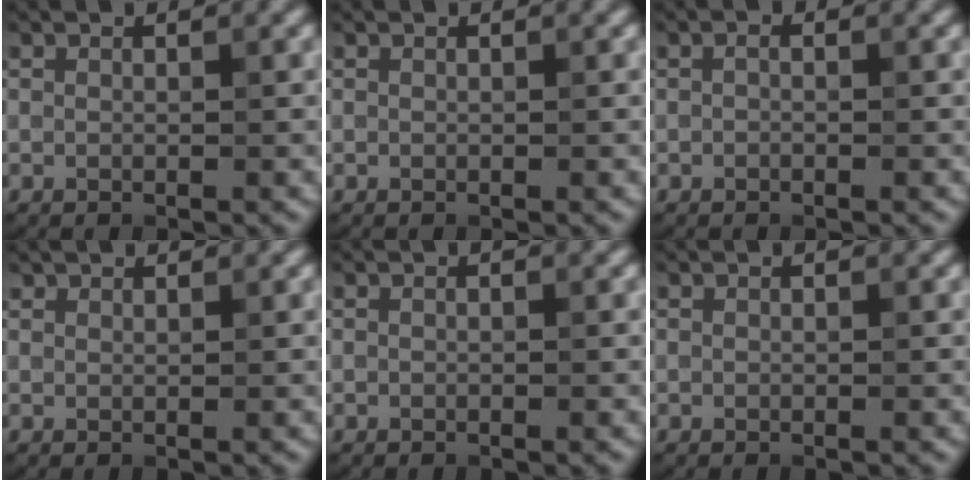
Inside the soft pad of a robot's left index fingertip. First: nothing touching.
{"total": 0.0}
{"total": 0.5, "force": [-0.1, 0.3, 0.4], "torque": [-0.009, -0.004, -0.005]}
{"total": 1.5, "force": [1.4, 0.3, 0.2], "torque": [-0.008, 0.001, 0.021]}
{"total": 0.0}
{"total": 0.0}